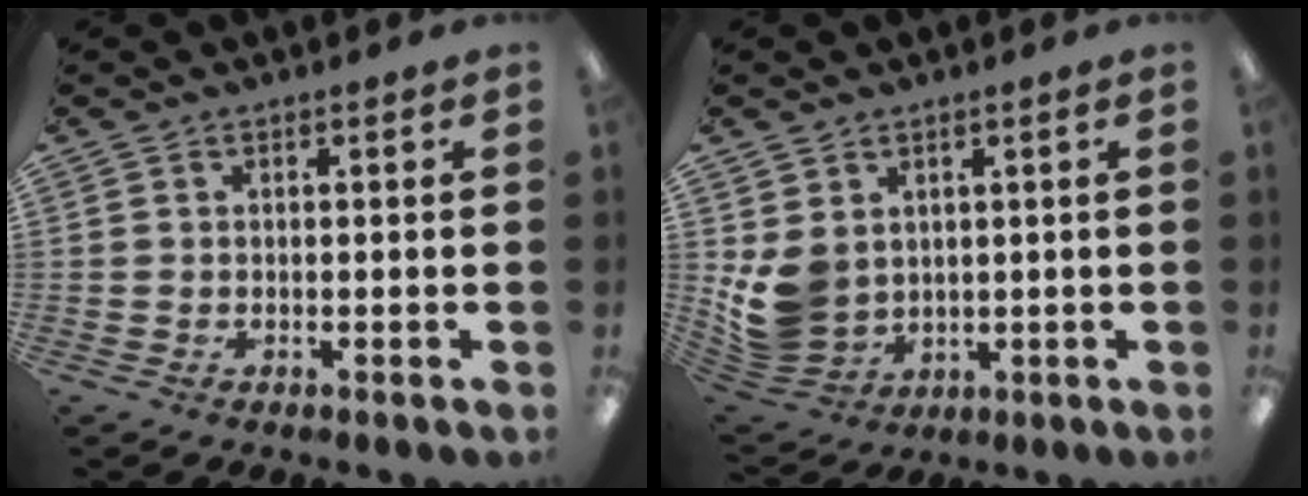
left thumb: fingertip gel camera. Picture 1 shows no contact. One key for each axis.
{"total": 8.2, "fx": 1.7, "fy": 6.8, "fz": 4.4, "tx": -0.112, "ty": -0.016, "tz": 0.038}